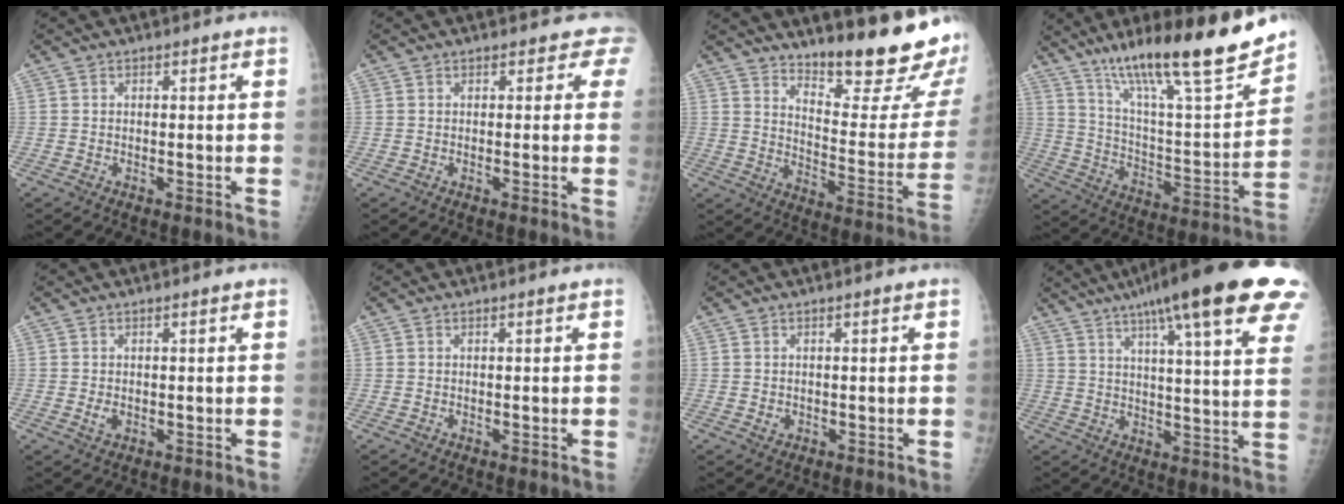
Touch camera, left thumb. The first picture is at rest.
{"total": 2.3, "force": [1.8, 1.4, 0.1], "torque": [0.028, -0.008, 0.000]}
{"total": 22.2, "force": [17.3, 4.2, 13.3], "torque": [-0.160, -0.143, 0.240]}
{"total": 25.4, "force": [18.2, 4.0, 17.3], "torque": [-0.255, -0.070, 0.304]}
{"total": 1.2, "force": [-0.1, 0.8, 0.9], "torque": [-0.005, 0.001, 0.001]}
{"total": 0.0}
{"total": 0.7, "force": [-0.1, 0.7, 0.2], "torque": [0.007, 0.004, 0.000]}
{"total": 26.9, "force": [16.4, 4.3, 20.9], "torque": [-0.276, -0.015, 0.217]}